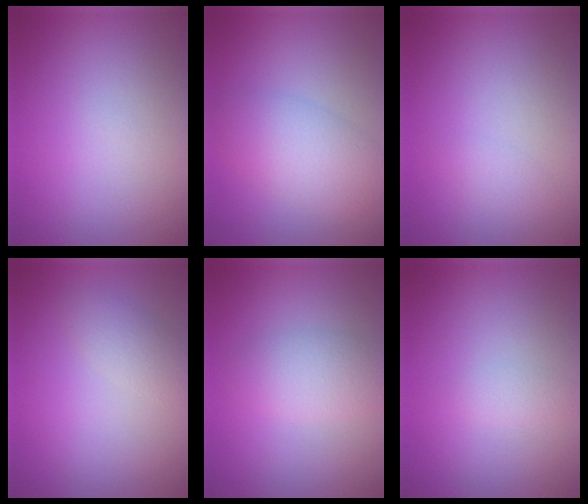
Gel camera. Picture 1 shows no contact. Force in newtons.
{"total": 4.7, "press": 4.7, "slide": 0.1}
{"total": 0.9, "press": 0.9, "slide": 0.1}
{"total": 1.7, "press": 1.7, "slide": 0.1}
{"total": 2.8, "press": 2.8, "slide": 0.2}
{"total": 0.8, "press": 0.8, "slide": 0.1}